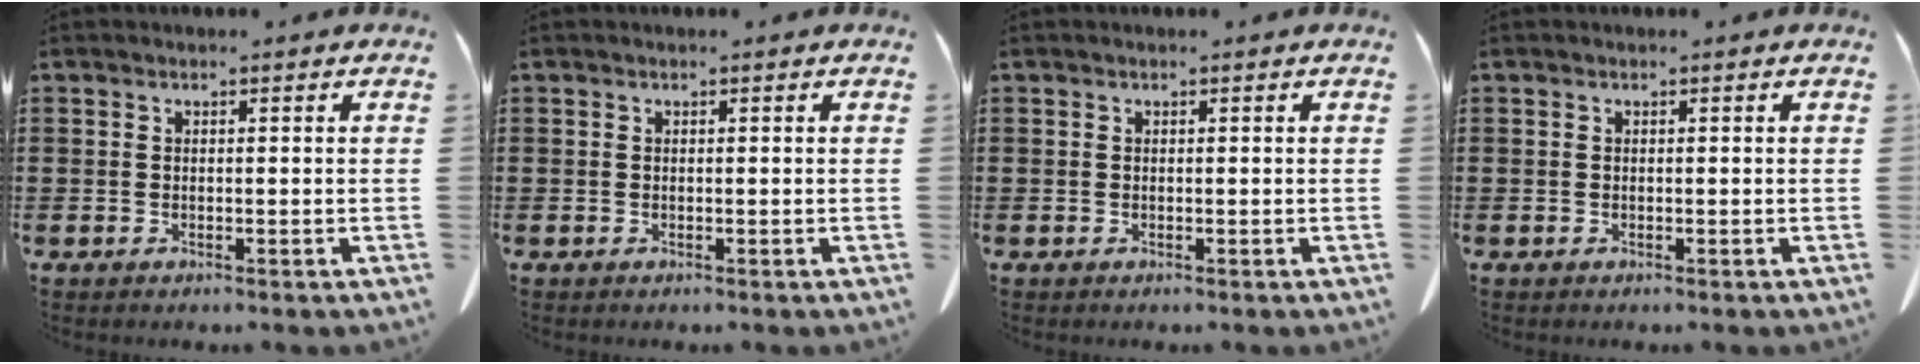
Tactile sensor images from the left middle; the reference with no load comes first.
{"total": 0.0}
{"total": 0.0}
{"total": 0.0}